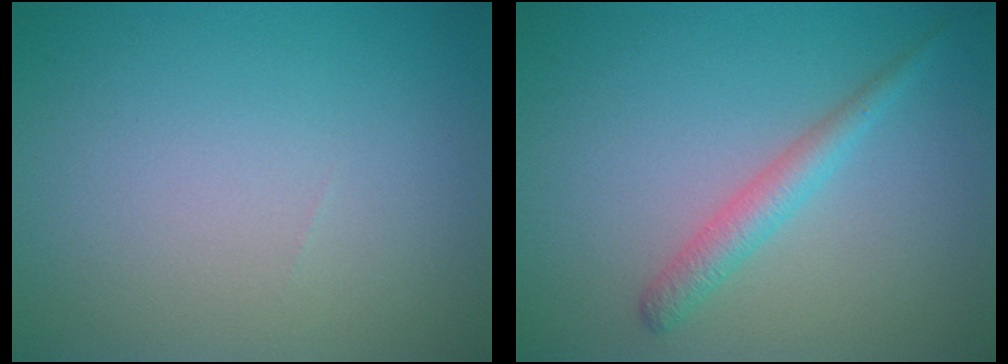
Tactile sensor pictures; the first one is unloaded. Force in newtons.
{"total": 2.2, "press": 2.2, "slide": 0.0}